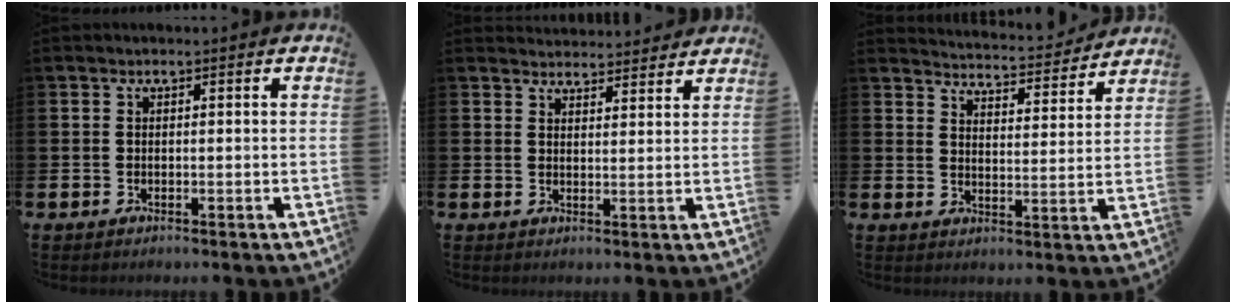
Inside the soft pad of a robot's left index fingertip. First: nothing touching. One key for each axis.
{"total": 3.5, "fx": 3.4, "fy": 0.6, "fz": -0.2, "tx": 0.001, "ty": -0.021, "tz": 0.062}
{"total": 4.7, "fx": 4.7, "fy": 0.3, "fz": 0.1, "tx": -0.005, "ty": -0.047, "tz": 0.075}